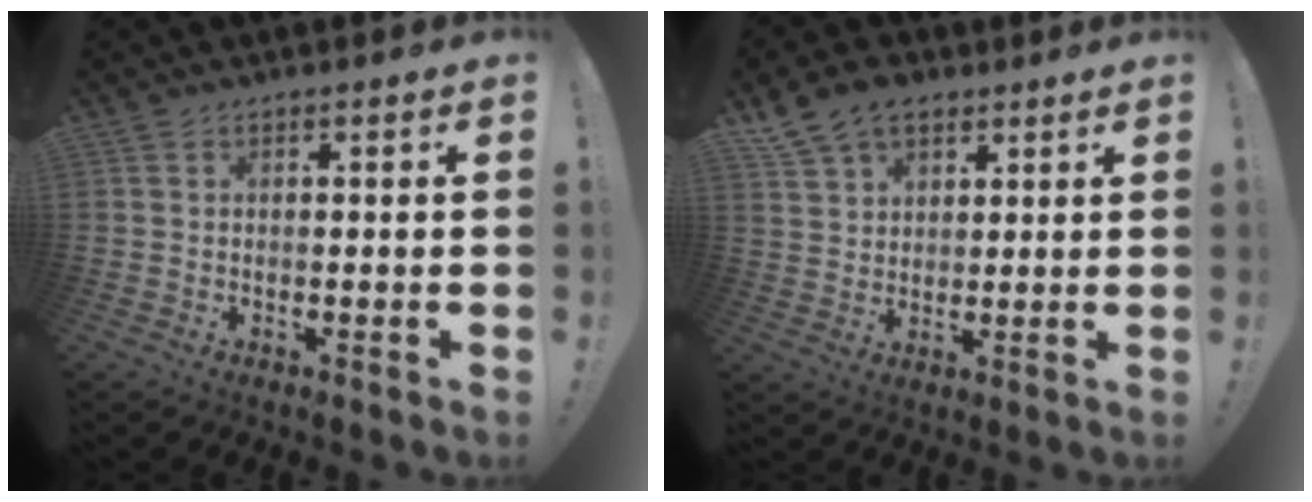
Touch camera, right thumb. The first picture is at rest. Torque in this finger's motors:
{"motor_torque": [-0.01, 0.07, 0.11, -0.10, 0.00]}